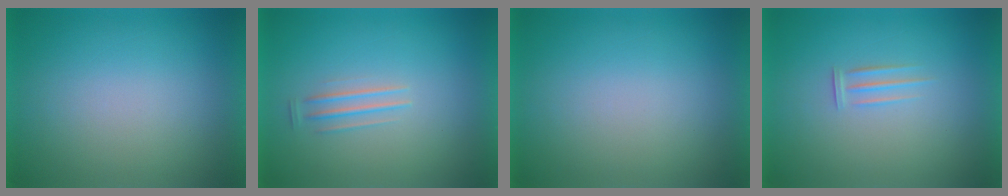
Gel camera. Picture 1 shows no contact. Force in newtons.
{"total": 1.6}
{"total": 0.0}
{"total": 1.7}